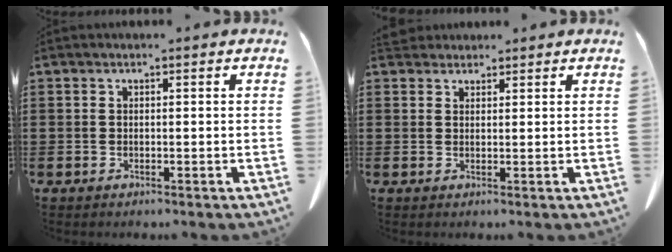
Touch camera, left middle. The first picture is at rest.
{"total": 2.1, "force": [2.0, 0.8, 0.3], "torque": [-0.012, 0.004, 0.040]}